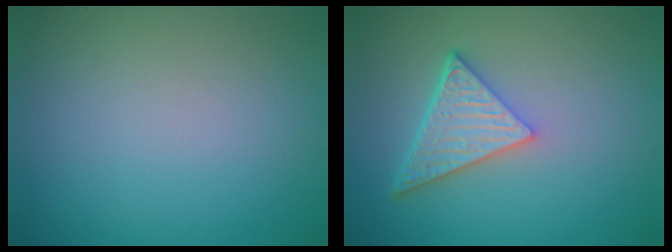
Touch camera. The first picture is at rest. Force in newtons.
{"total": 5.1, "press": 3.8, "slide": 3.4}